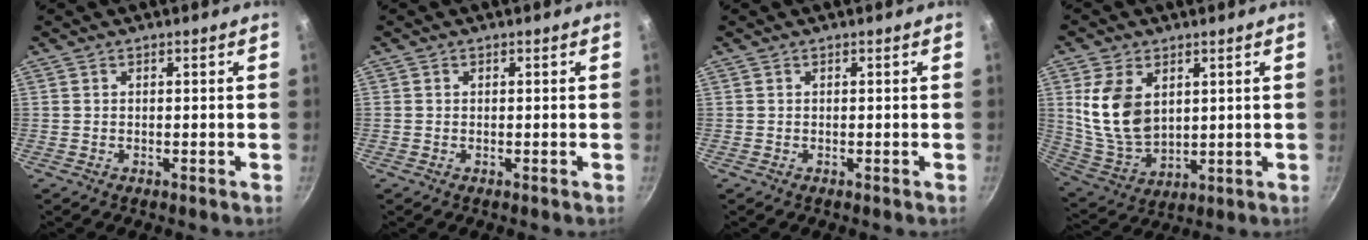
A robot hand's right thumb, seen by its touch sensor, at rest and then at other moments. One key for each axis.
{"total": 0.0}
{"total": 0.0}
{"total": 12.8, "fx": 3.4, "fy": 8.4, "fz": 9.1, "tx": -0.163, "ty": -0.026, "tz": 0.083}